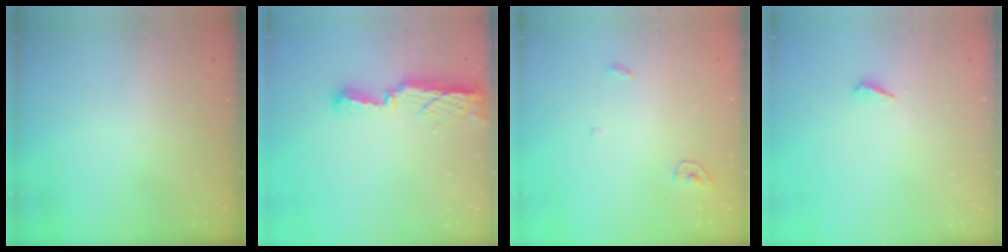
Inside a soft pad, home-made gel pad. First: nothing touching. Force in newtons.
{"total": 8.3, "press": 8.3, "slide": 0.7}
{"total": 3.4, "press": 3.4, "slide": 0.3}
{"total": 2.9, "press": 2.9, "slide": 0.3}